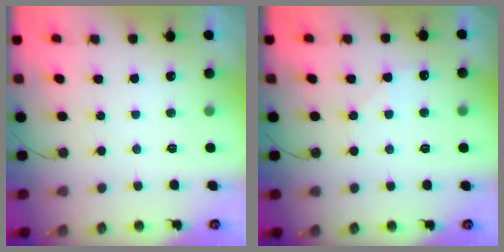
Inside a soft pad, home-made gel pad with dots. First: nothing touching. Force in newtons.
{"total": 5.8, "press": 5.8, "slide": 0.9}